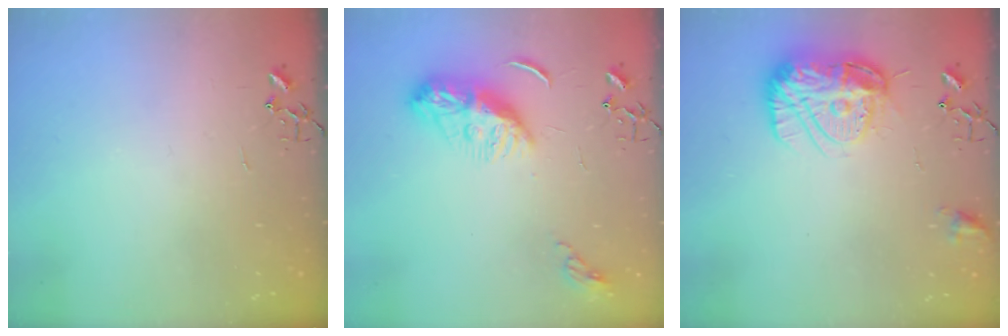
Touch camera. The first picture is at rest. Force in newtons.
{"total": 10.9, "press": 10.9, "slide": 0.4}
{"total": 16.8, "press": 16.7, "slide": 1.5}